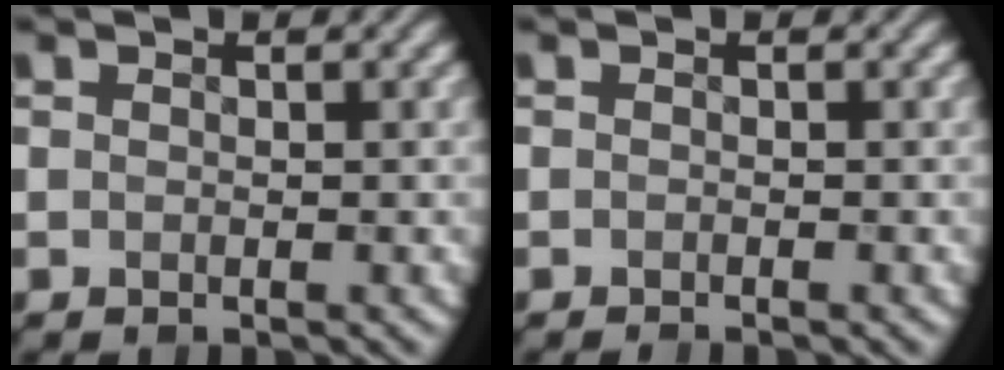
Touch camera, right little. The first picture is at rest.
{"total": 0.6, "force": [-0.6, -0.1, 0.1], "torque": [-0.003, 0.000, -0.012]}